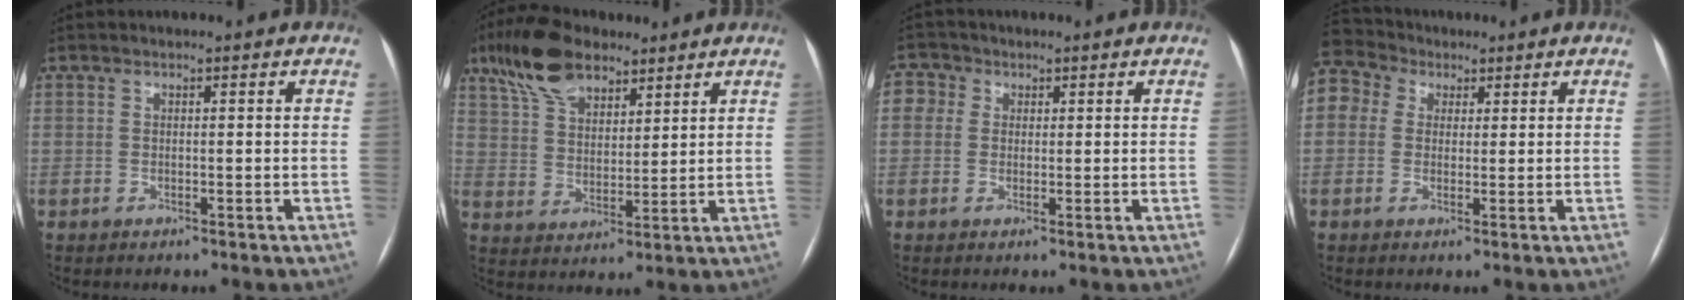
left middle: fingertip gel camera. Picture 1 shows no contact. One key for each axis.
{"total": 11.8, "fx": 8.1, "fy": 5.4, "fz": 6.6, "tx": -0.131, "ty": 0.028, "tz": 0.151}
{"total": 1.5, "fx": -0.9, "fy": 1.2, "fz": 0.2, "tx": -0.007, "ty": 0.005, "tz": -0.007}
{"total": 8.2, "fx": 3.8, "fy": 6.8, "fz": 2.6, "tx": -0.090, "ty": 0.053, "tz": 0.088}